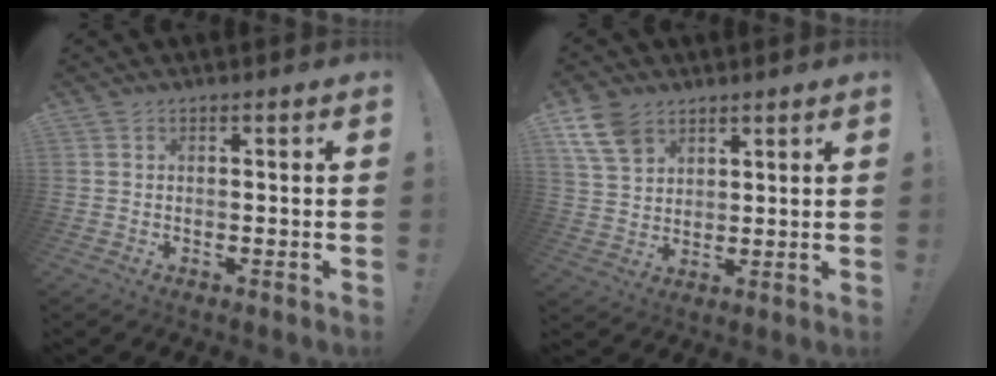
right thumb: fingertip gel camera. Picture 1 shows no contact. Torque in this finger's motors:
{"motor_torque": [-0.07, 0.81, -0.01, 0.43, 0.00]}